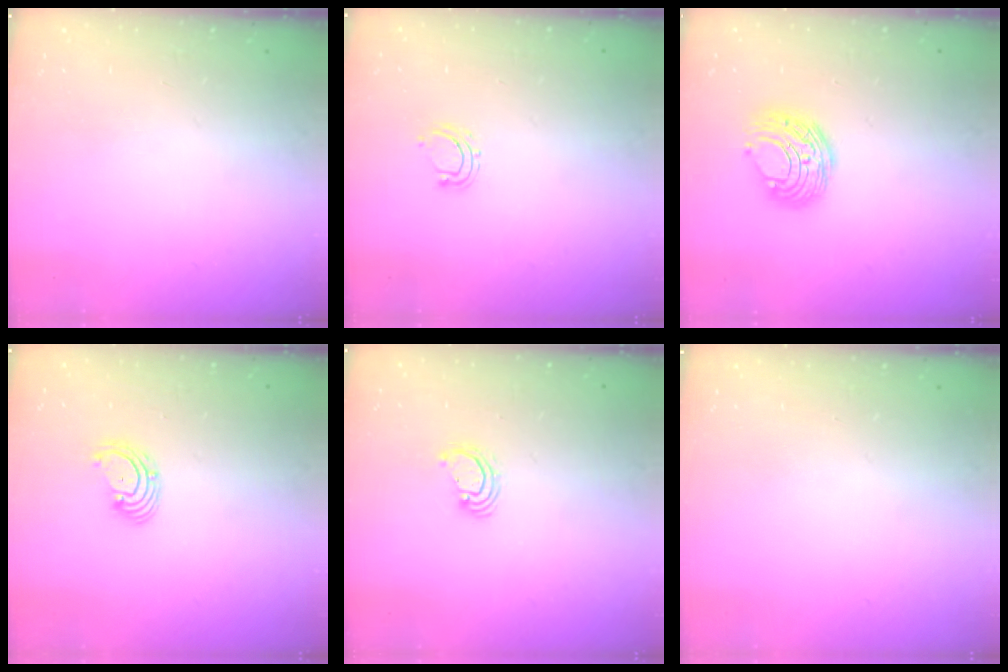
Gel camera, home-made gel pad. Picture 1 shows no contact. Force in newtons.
{"total": 5.3, "press": 5.2, "slide": 1.1}
{"total": 8.9, "press": 8.9, "slide": 0.3}
{"total": 2.9, "press": 2.9, "slide": 0.1}
{"total": 3.3, "press": 3.3, "slide": 0.2}
{"total": 0.0}